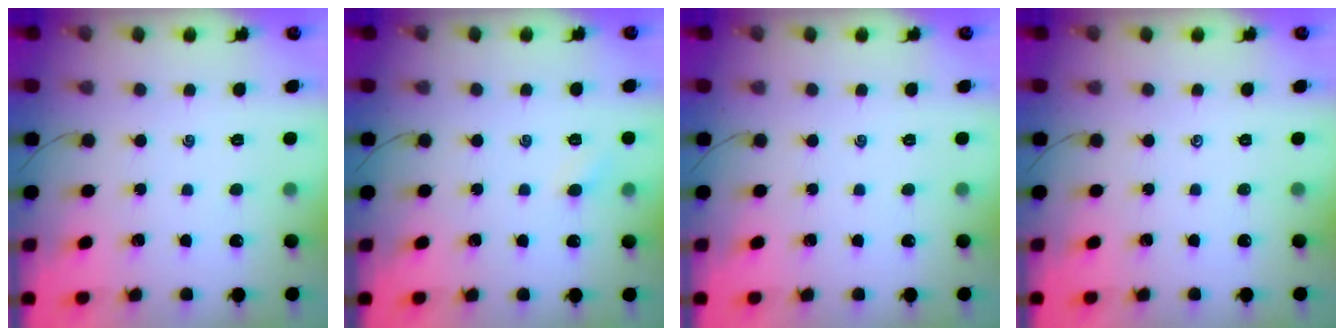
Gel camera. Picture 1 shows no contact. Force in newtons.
{"total": 3.1, "press": 2.9, "slide": 1.0}
{"total": 0.0}
{"total": 0.0}